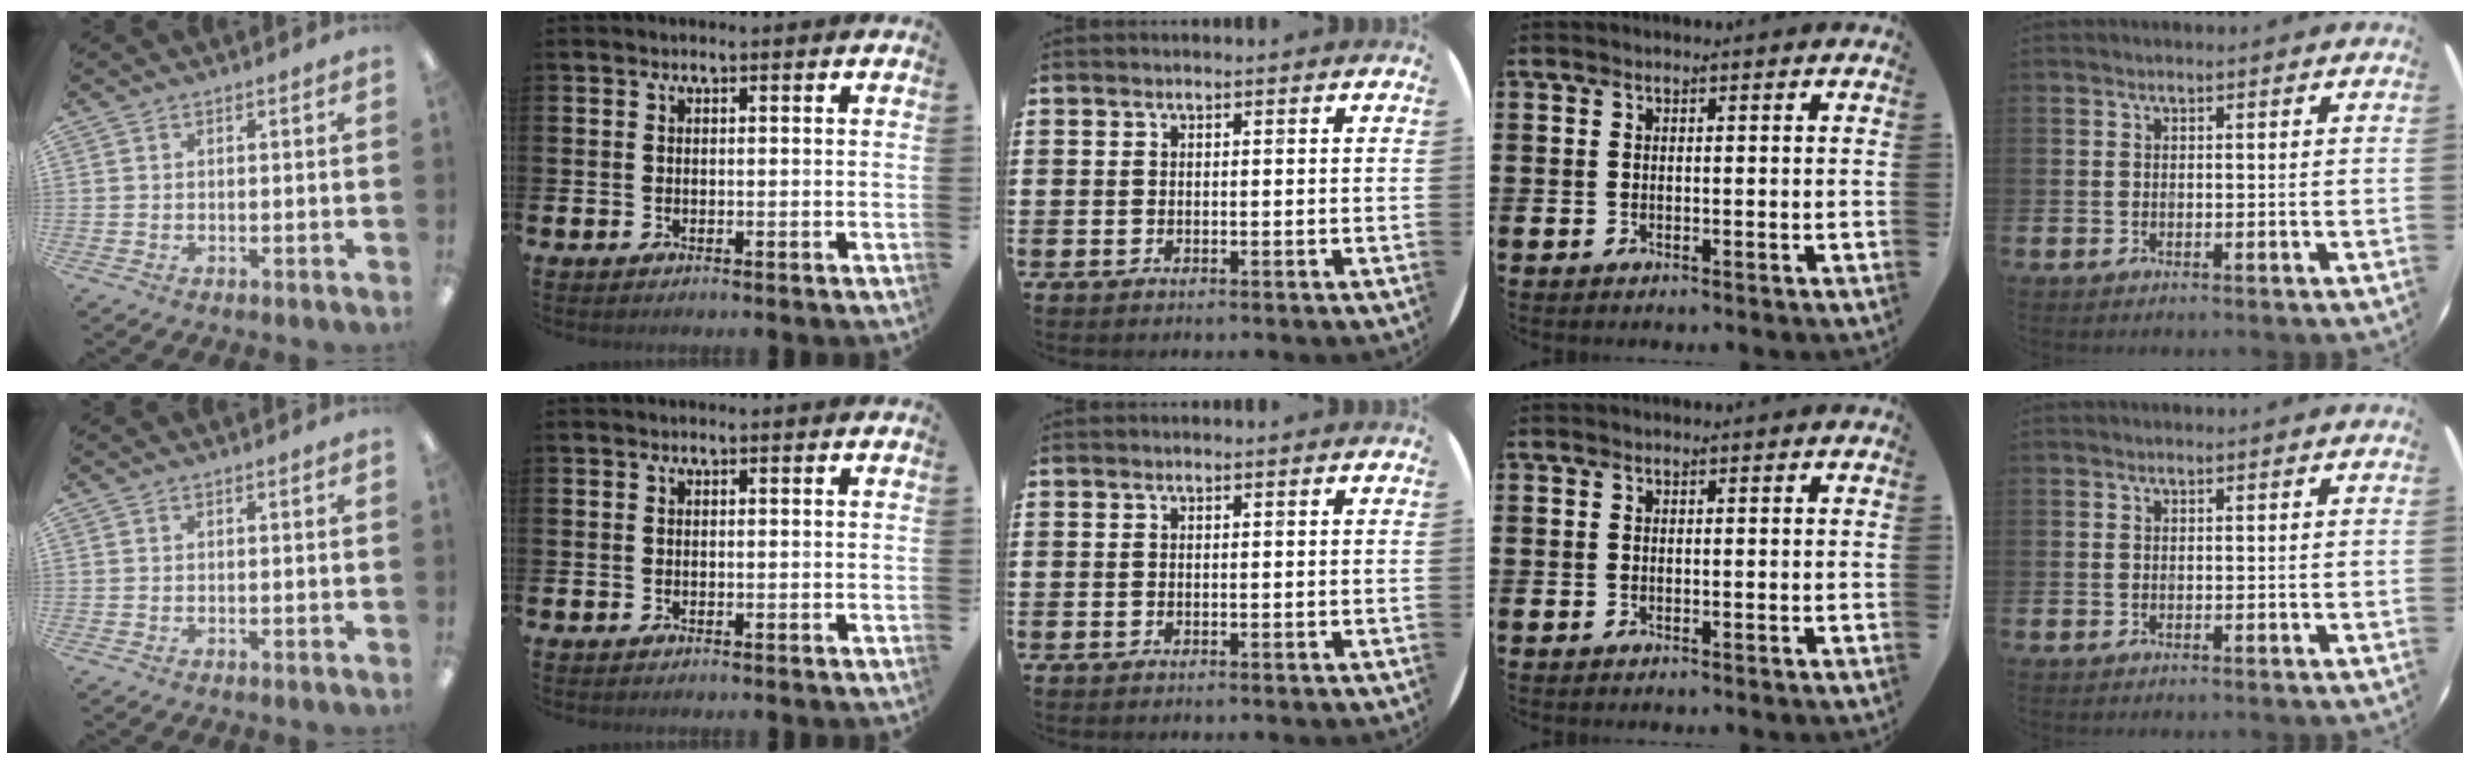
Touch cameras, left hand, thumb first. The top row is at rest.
{}